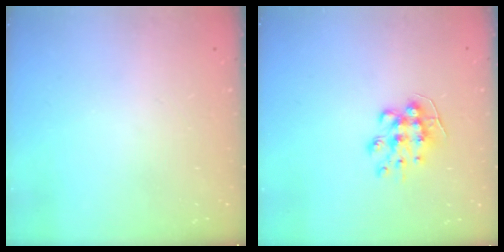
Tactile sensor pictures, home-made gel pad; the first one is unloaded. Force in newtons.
{"total": 9.0, "press": 9.0, "slide": 0.1}